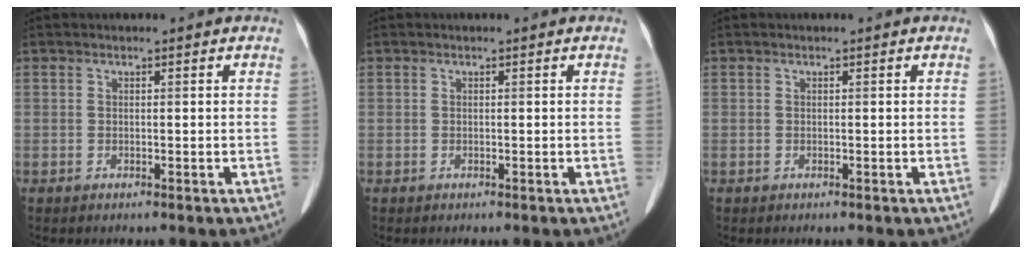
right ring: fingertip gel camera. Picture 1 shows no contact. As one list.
[{"total": 0.0}, {"total": 0.0}]